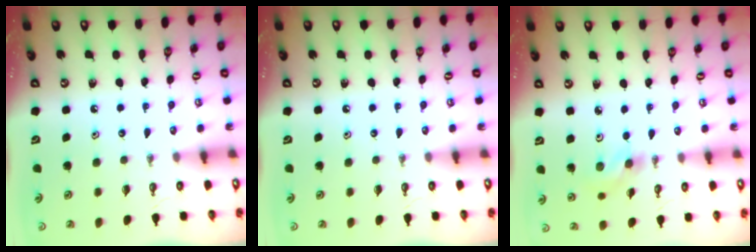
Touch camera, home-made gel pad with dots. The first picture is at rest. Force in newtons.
{"total": 0.0}
{"total": 4.8, "press": 4.6, "slide": 1.5}